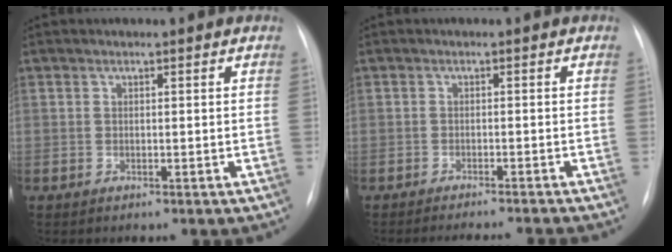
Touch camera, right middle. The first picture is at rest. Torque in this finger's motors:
{"motor_torque": [-0.04, -0.04, -0.01, 0.00]}